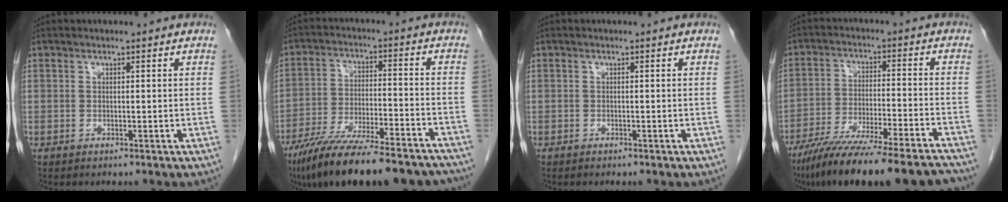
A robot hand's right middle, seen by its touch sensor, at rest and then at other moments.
{"total": 21.6, "force": [-18.1, 3.9, 11.2], "torque": [-0.145, -0.012, -0.276]}
{"total": 1.2, "force": [-1.0, 0.4, 0.6], "torque": [-0.013, -0.002, -0.010]}
{"total": 20.5, "force": [-17.4, 0.9, 10.7], "torque": [-0.137, -0.033, -0.267]}